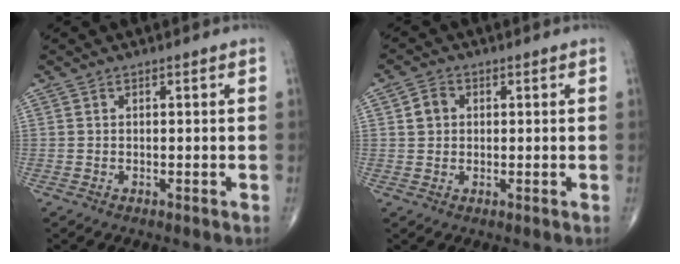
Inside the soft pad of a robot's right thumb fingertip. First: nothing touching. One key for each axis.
{"total": 3.3, "fx": 0.6, "fy": 2.8, "fz": 1.6, "tx": -0.018, "ty": 0.003, "tz": 0.008}